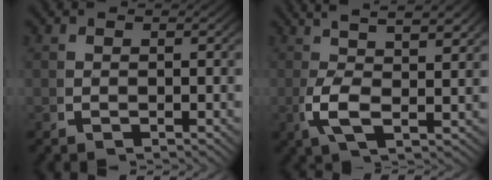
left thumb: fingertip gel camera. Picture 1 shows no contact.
{"total": 5.7, "force": [2.1, 1.9, 4.9], "torque": [-0.102, -0.009, 0.040]}